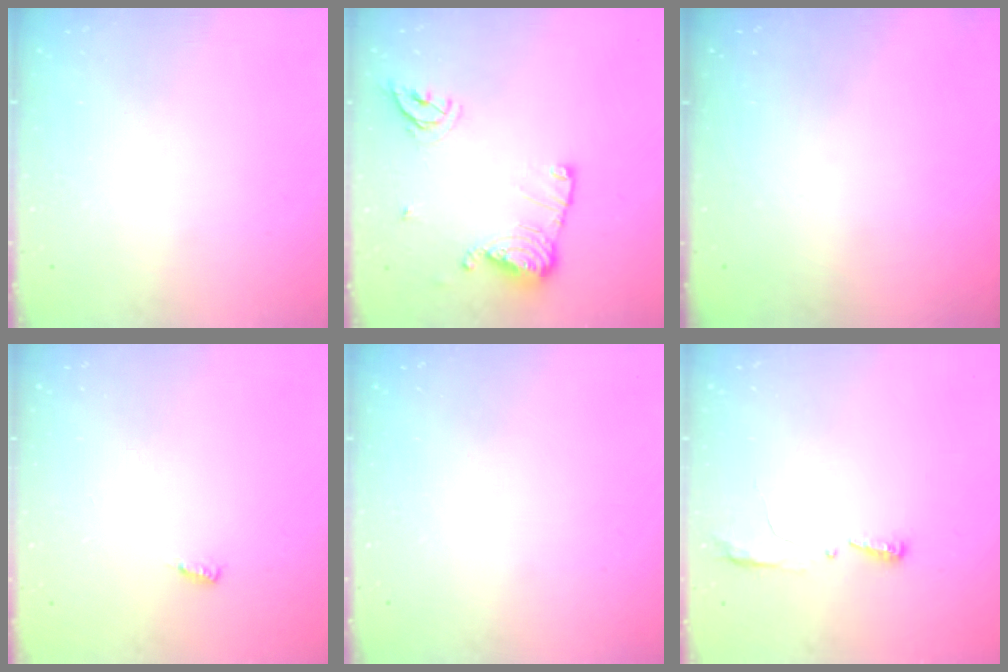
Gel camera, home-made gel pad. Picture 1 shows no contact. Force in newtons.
{"total": 12.8, "press": 12.8, "slide": 0.5}
{"total": 0.0}
{"total": 3.1, "press": 3.1, "slide": 0.2}
{"total": 0.0}
{"total": 4.1, "press": 3.9, "slide": 1.2}